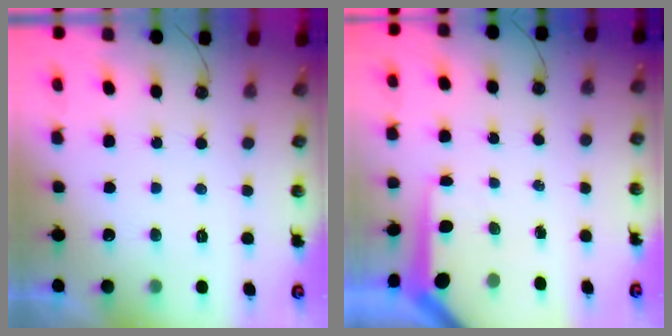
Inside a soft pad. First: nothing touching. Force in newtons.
{"total": 6.9, "press": 6.8, "slide": 0.9}